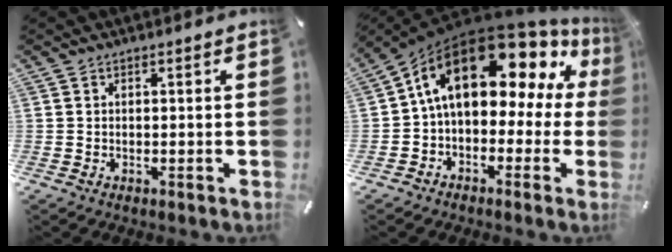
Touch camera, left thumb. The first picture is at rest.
{"total": 19.3, "force": [8.2, 11.3, 13.4], "torque": [-0.209, -0.049, 0.141]}